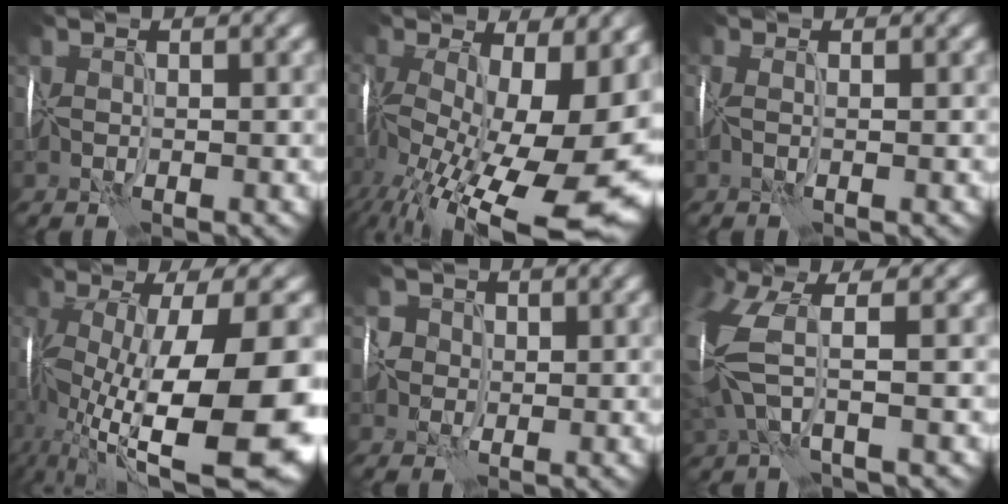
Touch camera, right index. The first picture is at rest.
{"total": 17.5, "force": [-4.0, 8.1, 14.9], "torque": [-0.253, -0.047, -0.038]}
{"total": 1.4, "force": [0.1, 0.6, 1.3], "torque": [-0.020, 0.001, 0.001]}
{"total": 15.4, "force": [-2.2, 5.5, 14.2], "torque": [-0.262, -0.007, -0.026]}
{"total": 2.3, "force": [0.3, 2.3, 0.3], "torque": [0.000, 0.008, -0.004]}
{"total": 6.0, "force": [0.1, 2.4, 5.5], "torque": [-0.162, 0.007, -0.013]}